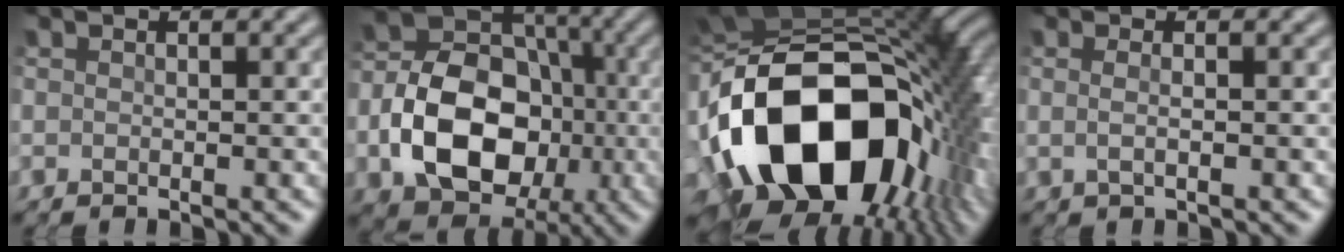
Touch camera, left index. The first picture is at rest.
{"total": 11.7, "force": [-3.0, 8.2, 7.9], "torque": [-0.144, 0.006, -0.062]}
{"total": 19.5, "force": [-3.2, 12.2, 14.9], "torque": [-0.310, -0.011, -0.041]}
{"total": 1.2, "force": [-0.1, -0.2, 1.1], "torque": [-0.035, 0.001, -0.002]}